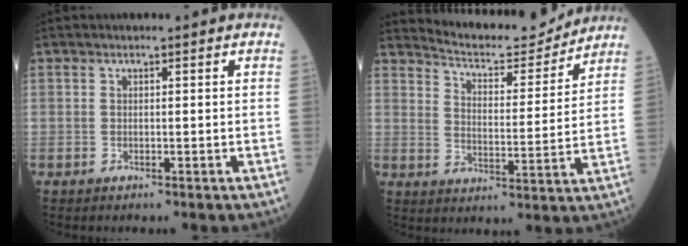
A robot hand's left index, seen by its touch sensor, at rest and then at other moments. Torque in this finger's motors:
{"motor_torque": [0.12, -0.15, 0.00, 0.01]}